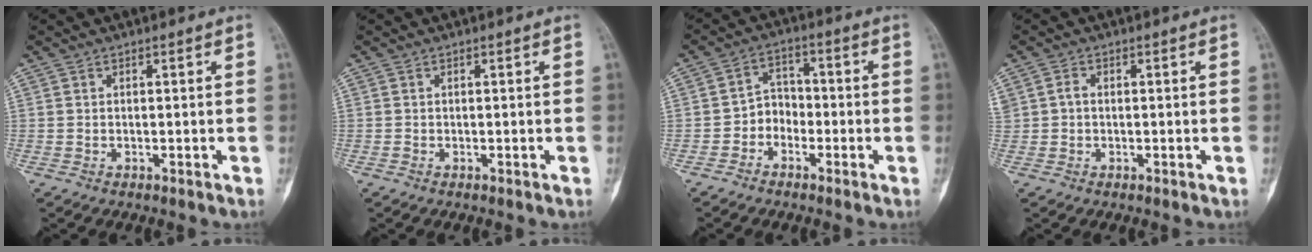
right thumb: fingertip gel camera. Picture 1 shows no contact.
{"total": 0.0}
{"total": 4.8, "force": [-2.3, 3.9, 1.8], "torque": [0.004, 0.027, -0.053]}
{"total": 1.6, "force": [-0.1, 1.3, 0.9], "torque": [-0.010, 0.004, -0.002]}